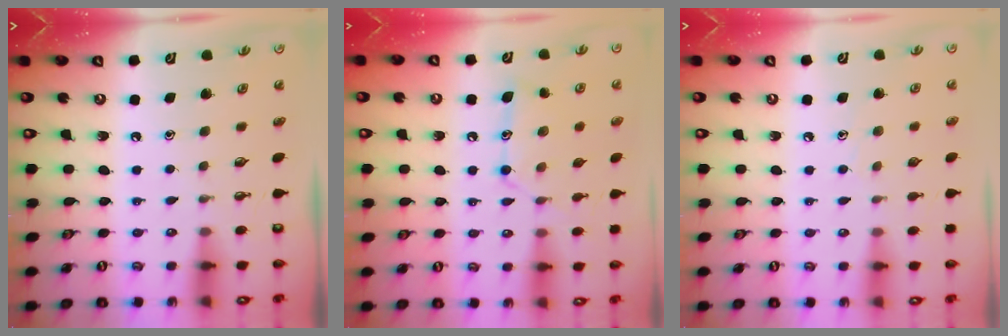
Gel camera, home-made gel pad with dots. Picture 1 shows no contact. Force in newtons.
{"total": 12.1, "press": 12.0, "slide": 0.7}
{"total": 4.2, "press": 4.2, "slide": 0.5}